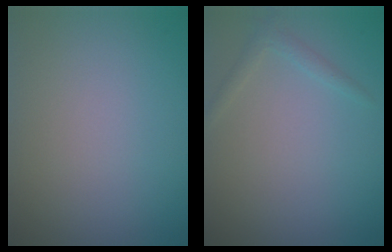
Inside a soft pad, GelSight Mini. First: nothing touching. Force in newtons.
{"total": 1.1, "press": 1.1, "slide": 0.1}